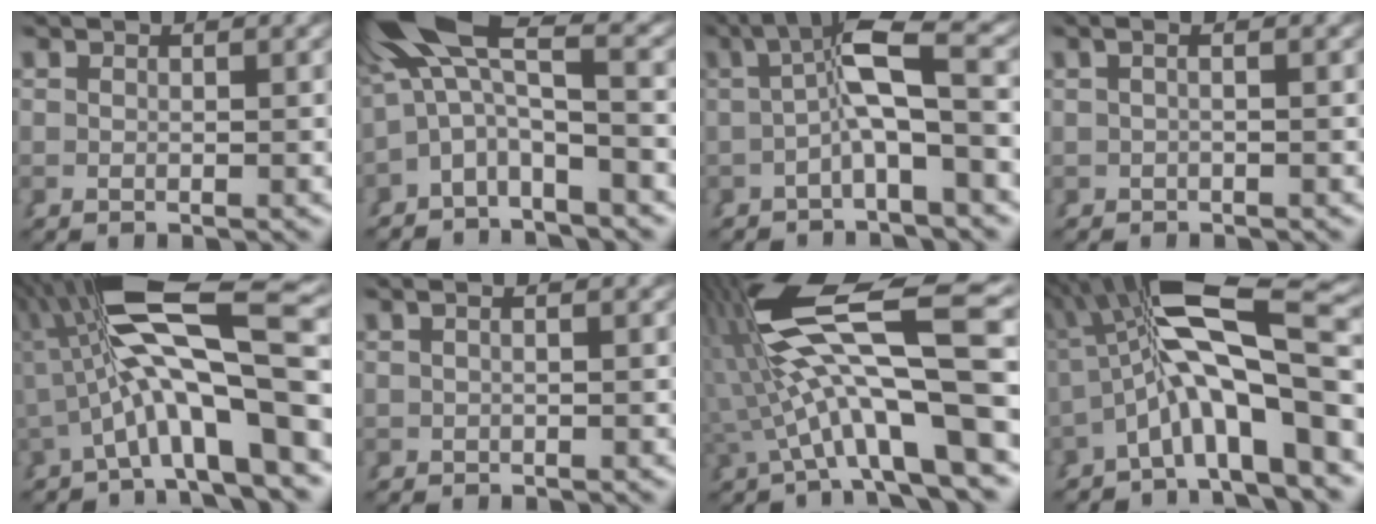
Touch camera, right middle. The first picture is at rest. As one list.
[{"total": 6.5, "force": [-0.1, 4.4, 4.9], "torque": [-0.105, -0.018, 0.001]}, {"total": 4.5, "force": [0.2, 0.1, 4.5], "torque": [-0.067, 0.008, 0.006]}, {"total": 1.2, "force": [0.1, -0.2, 1.2], "torque": [-0.007, 0.014, -0.005]}, {"total": 11.3, "force": [2.6, 3.5, 10.5], "torque": [-0.153, 0.015, 0.043]}, {"total": 0.7, "force": [0.2, -0.3, 0.5], "torque": [0.001, 0.011, -0.001]}, {"total": 13.9, "force": [3.2, 4.7, 12.7], "torque": [-0.217, 0.019, 0.057]}, {"total": 9.4, "force": [1.2, 2.9, 8.8], "torque": [-0.137, 0.006, 0.026]}]